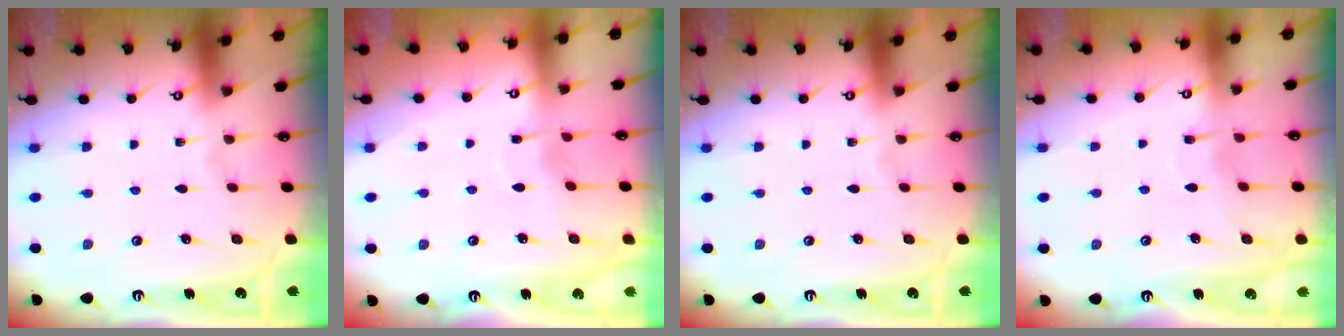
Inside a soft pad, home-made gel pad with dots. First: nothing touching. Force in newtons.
{"total": 1.8, "press": 1.7, "slide": 0.3}
{"total": 0.0}
{"total": 6.7, "press": 6.7, "slide": 0.1}